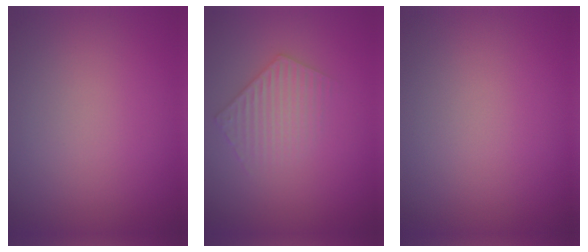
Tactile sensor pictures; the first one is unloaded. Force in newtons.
{"total": 2.4, "press": 2.4, "slide": 0.3}
{"total": 0.0}